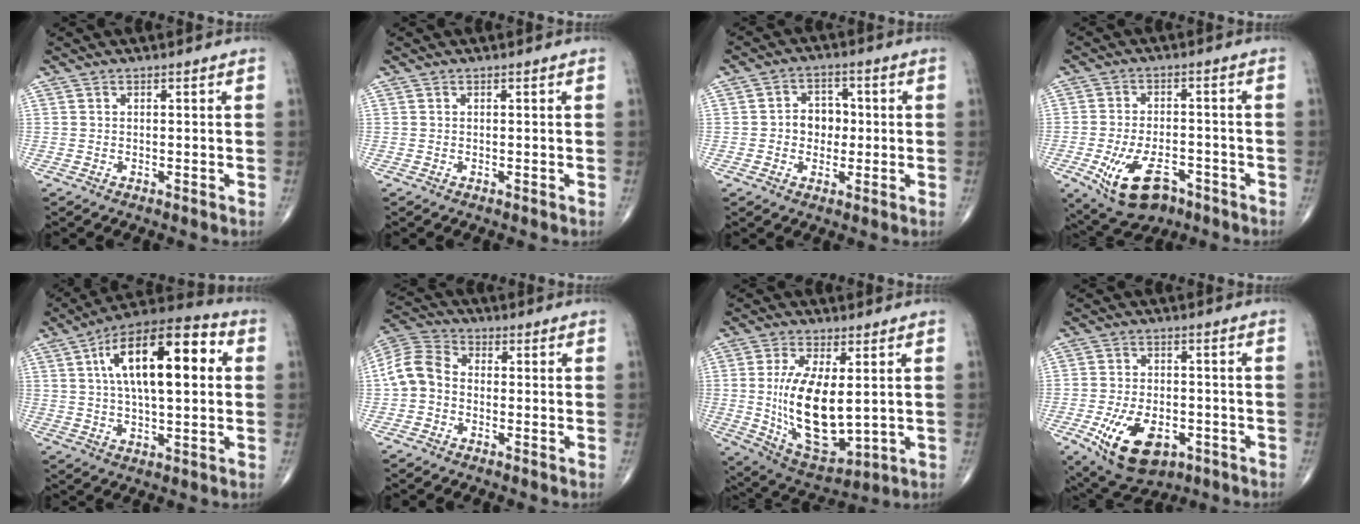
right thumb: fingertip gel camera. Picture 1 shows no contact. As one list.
[{"total": 0.0}, {"total": 6.1, "force": [-0.1, 4.9, 3.5], "torque": [-0.021, 0.014, -0.008]}, {"total": 11.9, "force": [-5.8, 6.7, 8.0], "torque": [-0.134, 0.021, -0.086]}, {"total": 20.2, "force": [4.5, 8.4, 17.8], "torque": [-0.274, 0.020, 0.063]}, {"total": 8.3, "force": [-1.1, 6.5, 4.9], "torque": [-0.090, 0.027, -0.038]}, {"total": 16.6, "force": [0.7, 7.7, 14.7], "torque": [-0.256, -0.022, 0.032]}, {"total": 13.5, "force": [-5.4, 7.9, 9.5], "torque": [-0.150, 0.012, -0.078]}]